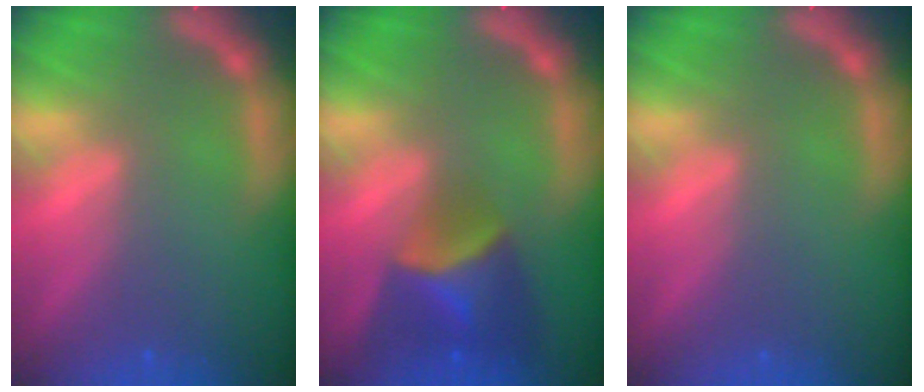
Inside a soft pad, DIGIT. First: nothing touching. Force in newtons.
{"total": 6.0}
{"total": 0.0}